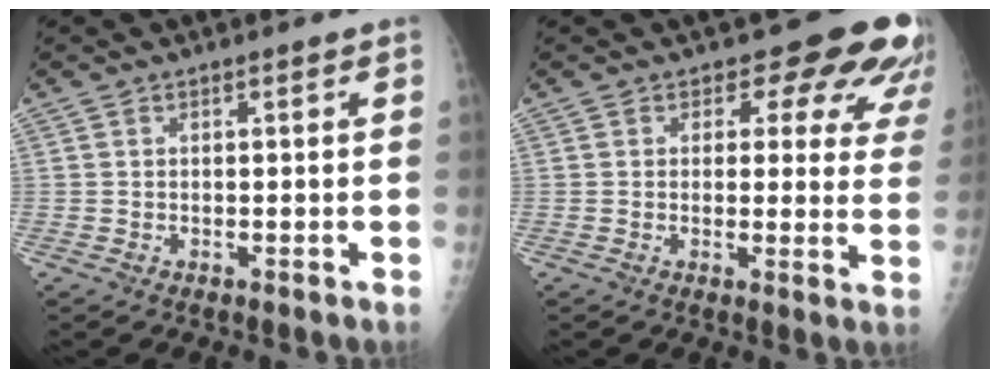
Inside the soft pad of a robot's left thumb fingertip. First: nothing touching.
{"total": 12.2, "force": [9.2, 6.4, 4.9], "torque": [0.008, -0.042, 0.073]}